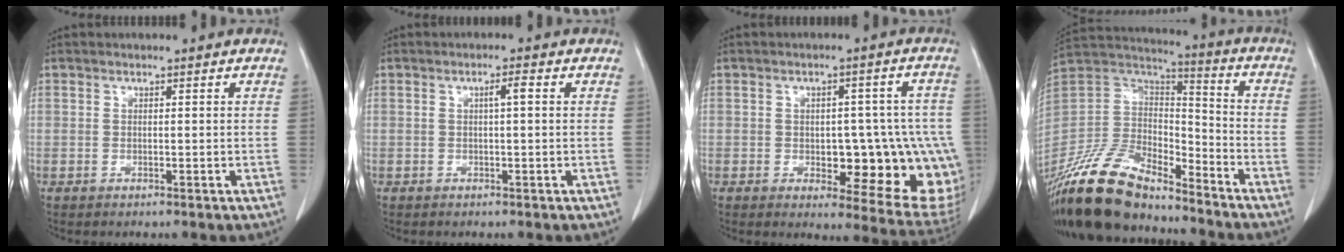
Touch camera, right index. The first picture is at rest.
{"total": 1.8, "force": [0.4, 0.1, 1.8], "torque": [-0.031, 0.005, 0.005]}
{"total": 16.5, "force": [-3.2, 6.6, 14.8], "torque": [-0.107, 0.019, -0.016]}
{"total": 19.7, "force": [-16.6, 6.5, 8.4], "torque": [-0.173, 0.010, -0.312]}